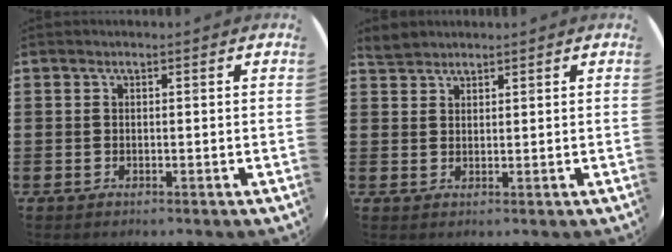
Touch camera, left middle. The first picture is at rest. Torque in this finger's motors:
{"motor_torque": [0.14, -0.13, -0.01, 0.00]}